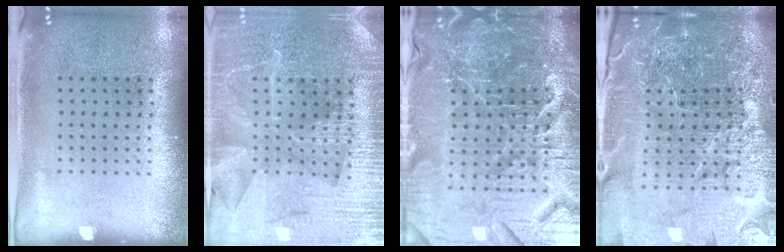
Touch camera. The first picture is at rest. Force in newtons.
{"total": 3.8, "press": 3.7, "slide": 1.2}
{"total": 7.1, "press": 6.3, "slide": 3.2}
{"total": 6.6, "press": 5.8, "slide": 3.3}